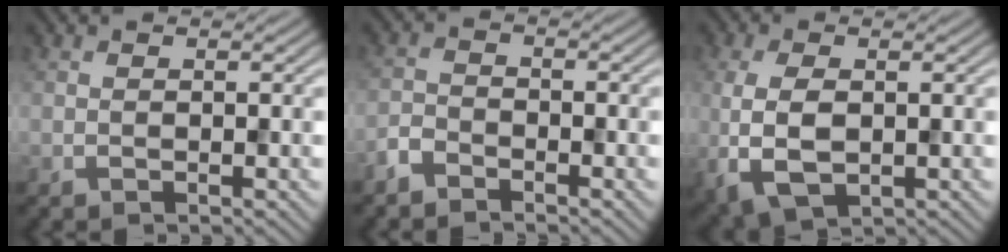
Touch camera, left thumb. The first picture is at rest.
{"total": 2.6, "force": [-2.3, 0.9, 0.8], "torque": [-0.016, -0.003, -0.058]}
{"total": 6.3, "force": [-0.5, 3.5, 5.1], "torque": [-0.129, -0.012, -0.004]}